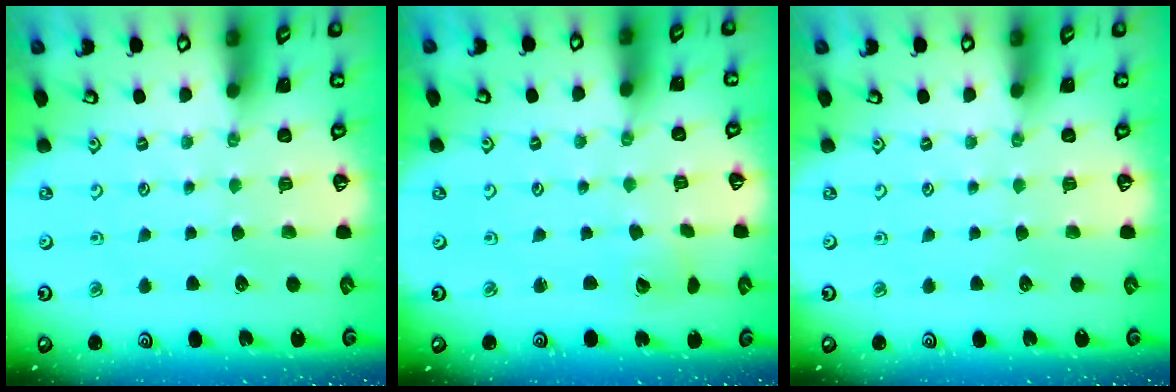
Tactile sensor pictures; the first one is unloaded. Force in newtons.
{"total": 2.2, "press": 2.2, "slide": 0.1}
{"total": 0.0}